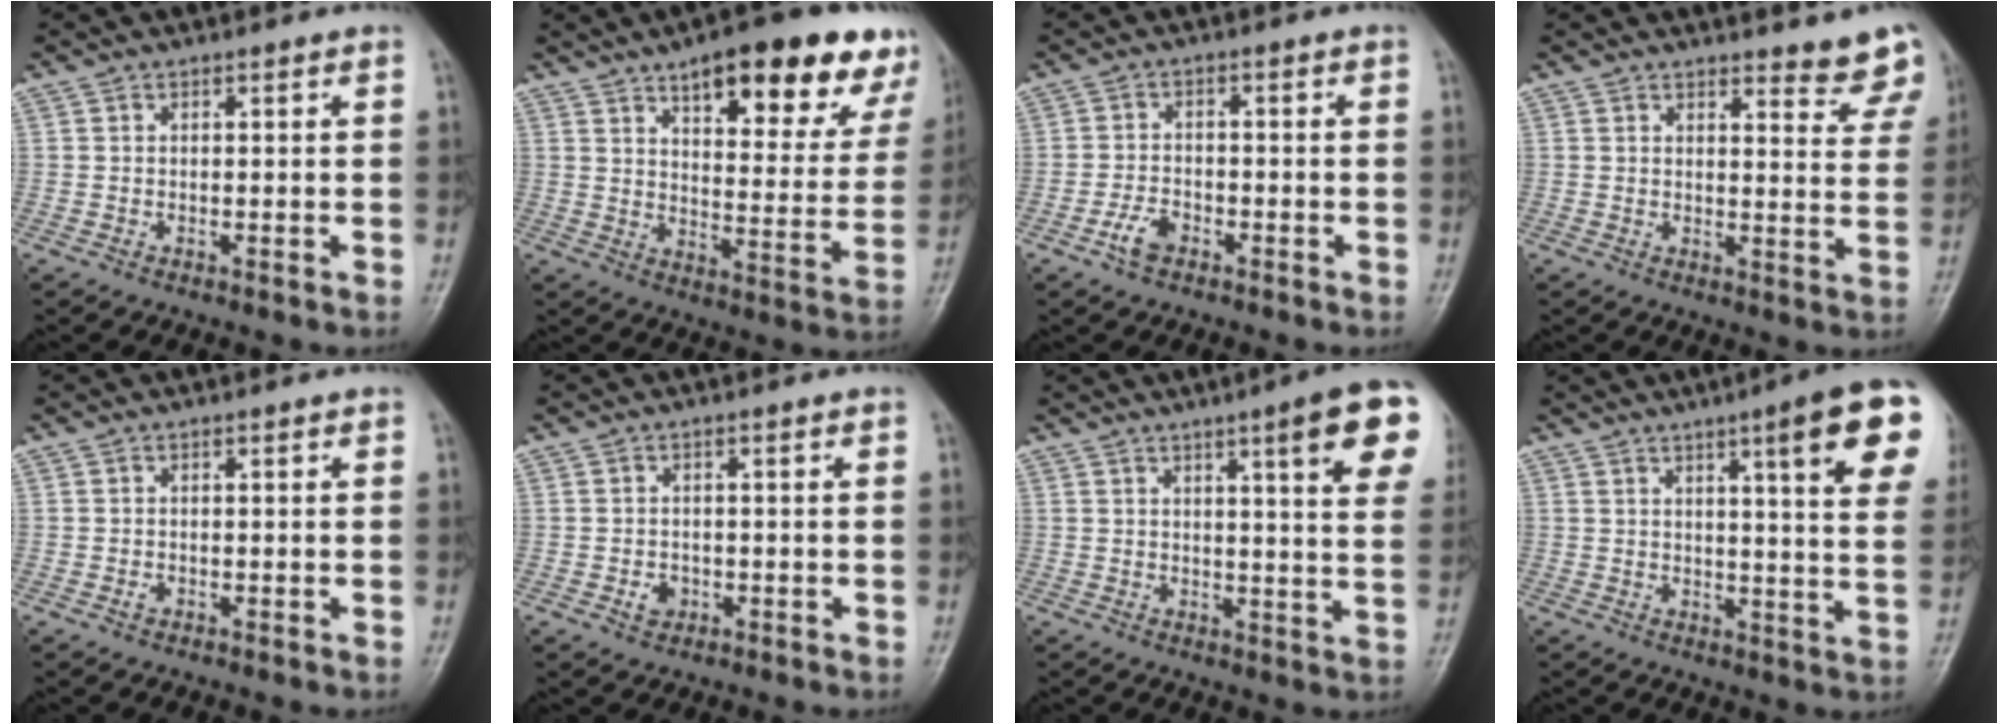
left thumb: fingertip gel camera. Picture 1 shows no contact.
{"total": 22.5, "force": [13.8, 7.6, 16.1], "torque": [-0.167, -0.040, 0.183]}
{"total": 3.6, "force": [-2.3, 2.0, 1.9], "torque": [-0.040, 0.013, -0.044]}
{"total": 8.1, "force": [7.4, 1.8, 2.8], "torque": [0.000, -0.049, 0.068]}
{"total": 0.6, "force": [-0.4, 0.5, 0.2], "torque": [-0.005, 0.000, -0.008]}
{"total": 2.3, "force": [-0.9, 1.9, 0.8], "torque": [-0.008, 0.003, -0.011]}
{"total": 14.0, "force": [6.4, 2.1, 12.2], "torque": [-0.134, -0.024, 0.076]}
{"total": 16.1, "force": [7.2, 2.4, 14.2], "torque": [-0.156, -0.026, 0.087]}